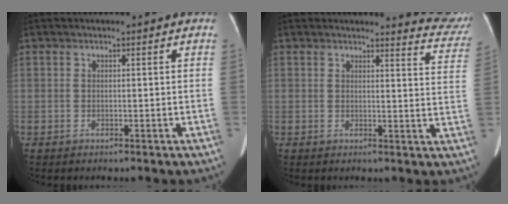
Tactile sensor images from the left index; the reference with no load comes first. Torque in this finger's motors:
{"motor_torque": [0.20, -0.31, 0.00, 0.02]}